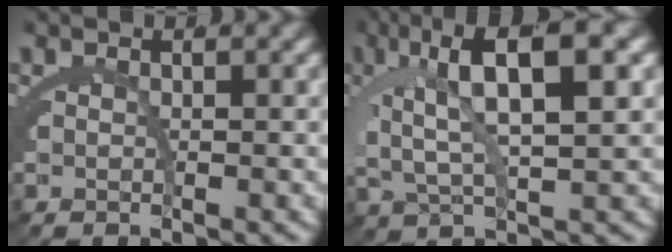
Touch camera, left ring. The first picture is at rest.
{"total": 8.1, "force": [2.2, 2.8, 7.3], "torque": [-0.136, 0.005, 0.044]}